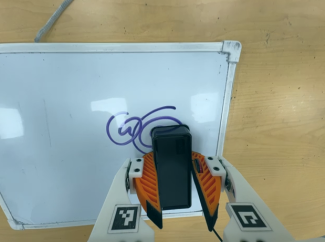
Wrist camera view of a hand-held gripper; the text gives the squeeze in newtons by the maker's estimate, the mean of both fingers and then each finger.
{"total": 14.9, "left": 15.3, "right": 14.6}